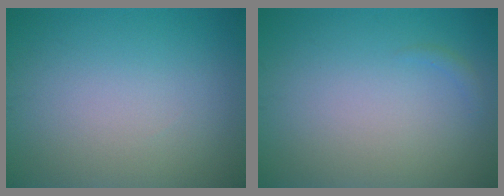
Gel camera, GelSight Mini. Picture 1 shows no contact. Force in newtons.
{"total": 0.5, "press": 0.5, "slide": 0.1}